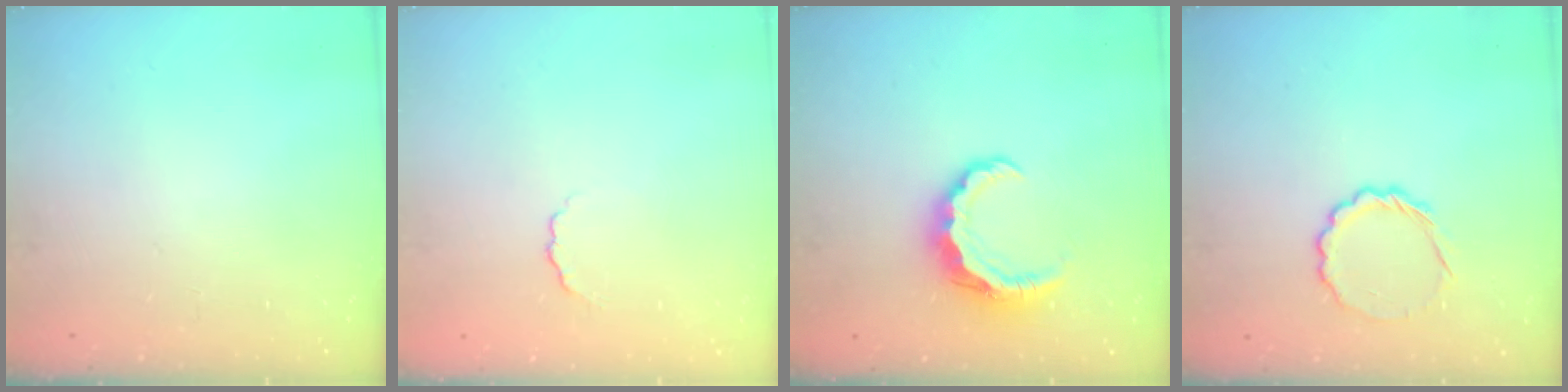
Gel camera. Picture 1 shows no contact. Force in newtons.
{"total": 2.6, "press": 2.5, "slide": 0.8}
{"total": 8.0, "press": 8.0, "slide": 0.7}
{"total": 5.9, "press": 5.8, "slide": 1.4}